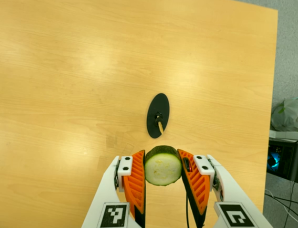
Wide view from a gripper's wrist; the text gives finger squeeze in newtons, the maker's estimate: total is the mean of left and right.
{"total": 11.9, "left": 11.3, "right": 12.5}